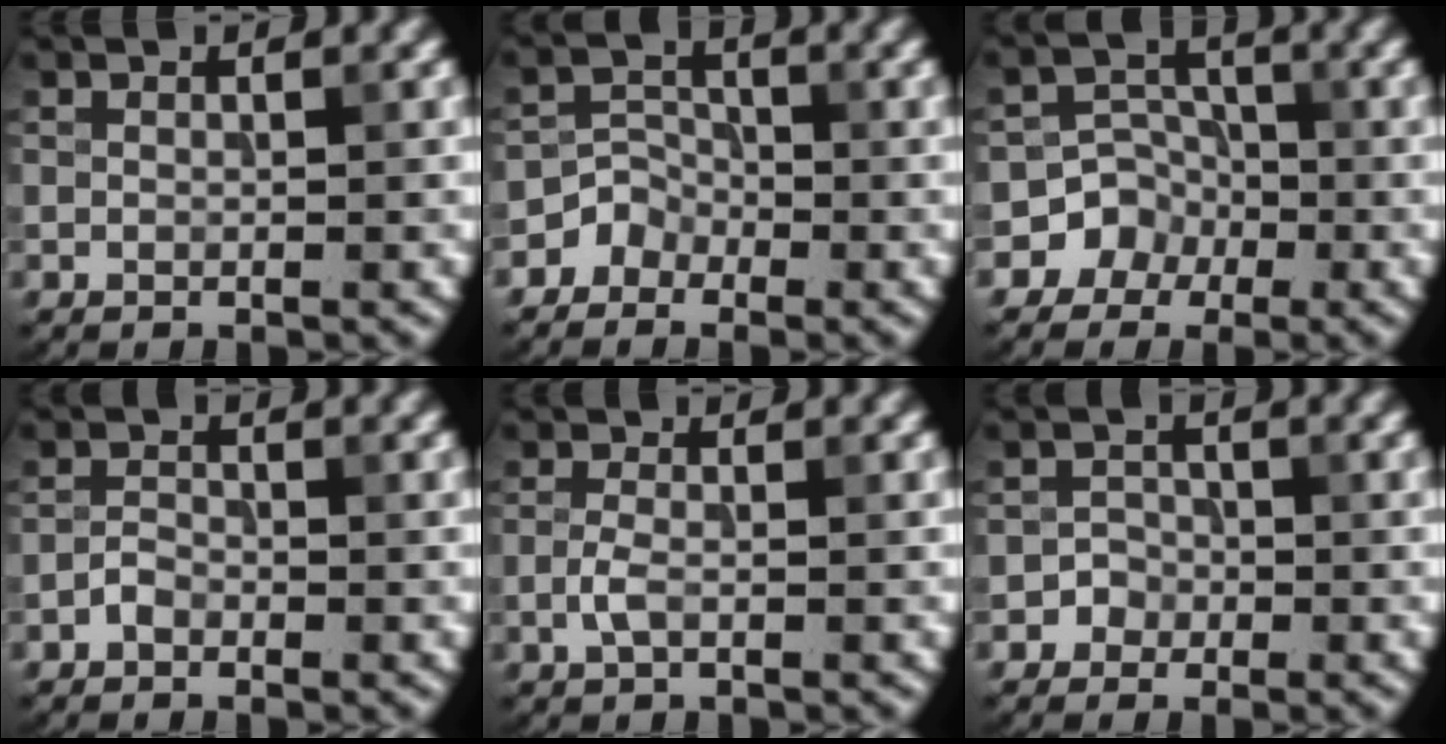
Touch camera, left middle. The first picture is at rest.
{"total": 2.1, "force": [-1.5, 1.4, 0.1], "torque": [0.014, 0.017, -0.036]}
{"total": 4.3, "force": [-2.1, 3.8, 0.1], "torque": [0.038, 0.010, -0.054]}
{"total": 1.1, "force": [-0.8, 0.6, 0.5], "torque": [-0.008, 0.004, -0.018]}
{"total": 1.5, "force": [-0.5, 0.5, 1.3], "torque": [-0.032, 0.001, -0.015]}
{"total": 1.4, "force": [-0.7, 1.1, -0.1], "torque": [0.010, 0.007, -0.012]}